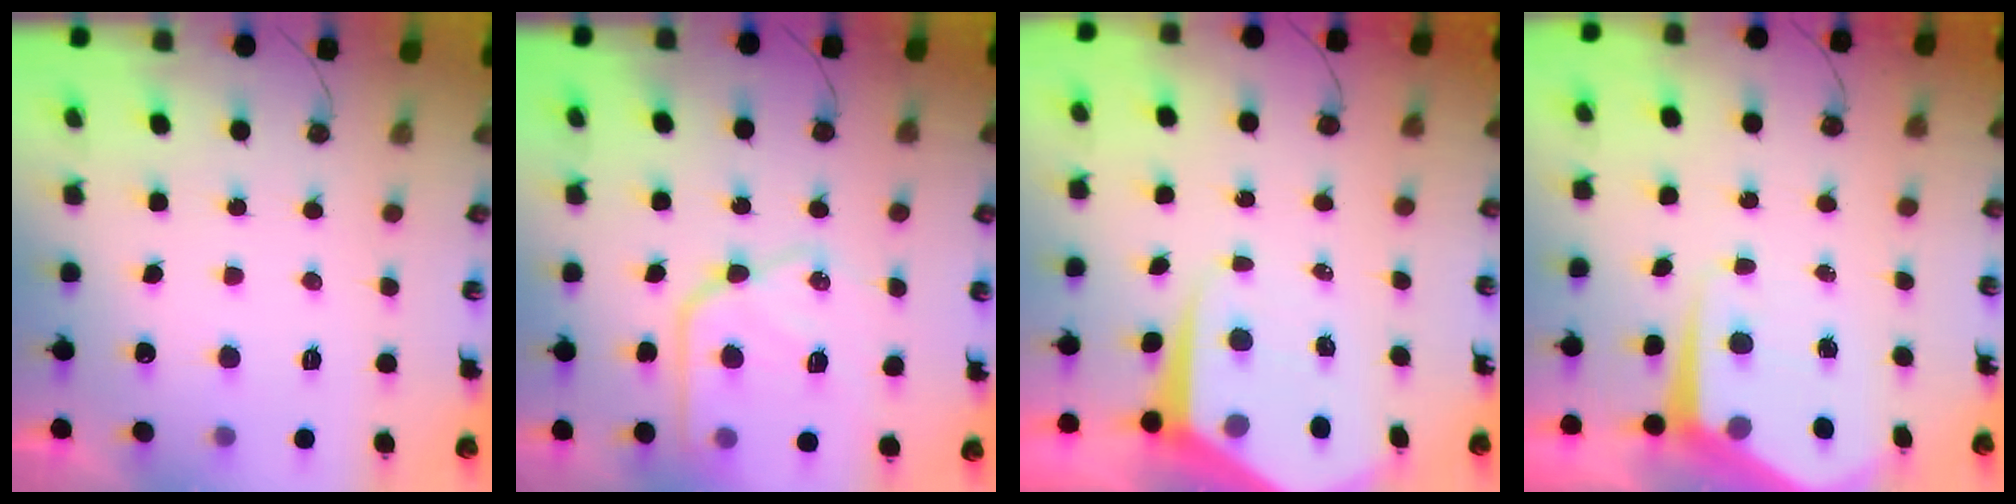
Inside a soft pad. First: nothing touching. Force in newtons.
{"total": 16.4, "press": 16.4, "slide": 1.2}
{"total": 9.0, "press": 9.0, "slide": 0.9}
{"total": 7.3, "press": 7.3, "slide": 0.5}